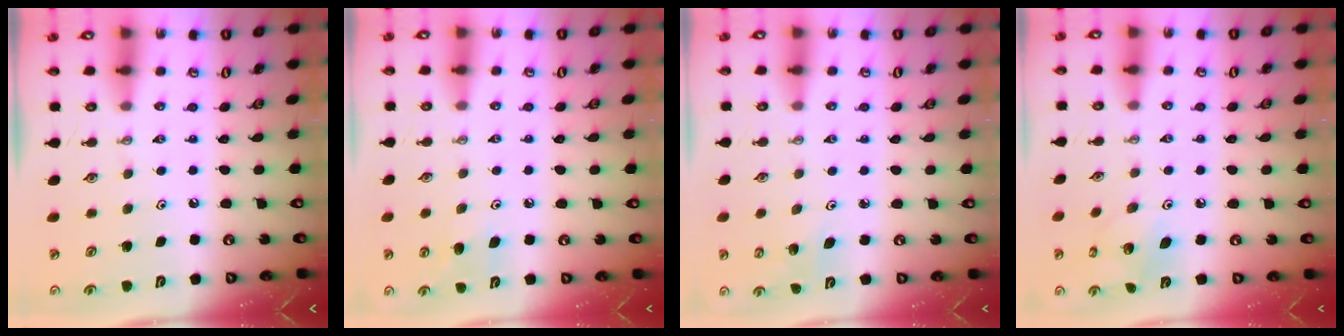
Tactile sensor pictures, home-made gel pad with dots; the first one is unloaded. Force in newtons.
{"total": 6.4, "press": 6.3, "slide": 1.3}
{"total": 3.4, "press": 3.2, "slide": 0.9}
{"total": 6.0, "press": 6.0, "slide": 0.2}